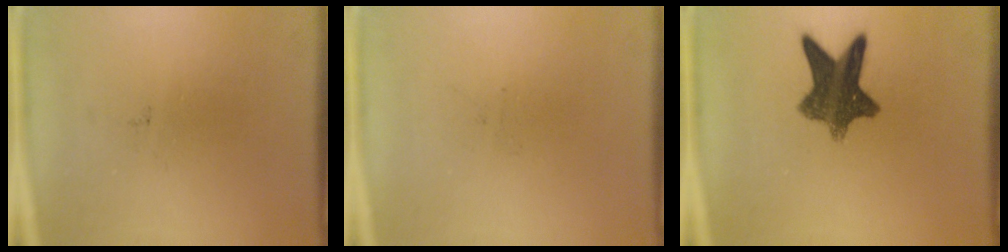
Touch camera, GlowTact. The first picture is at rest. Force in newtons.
{"total": 0.0}
{"total": 10.2}